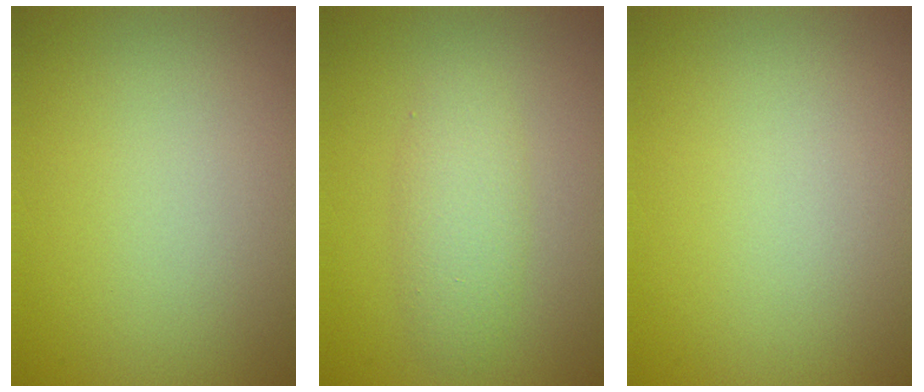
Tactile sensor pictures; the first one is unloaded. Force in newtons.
{"total": 2.7, "press": 2.7, "slide": 0.1}
{"total": 0.0}